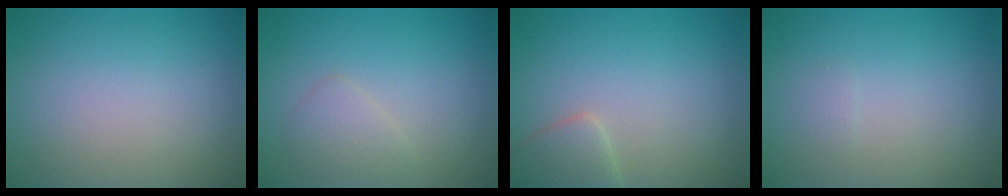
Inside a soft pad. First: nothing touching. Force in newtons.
{"total": 1.7, "press": 1.7, "slide": 0.1}
{"total": 2.3, "press": 2.3, "slide": 0.2}
{"total": 0.5, "press": 0.5, "slide": 0.1}